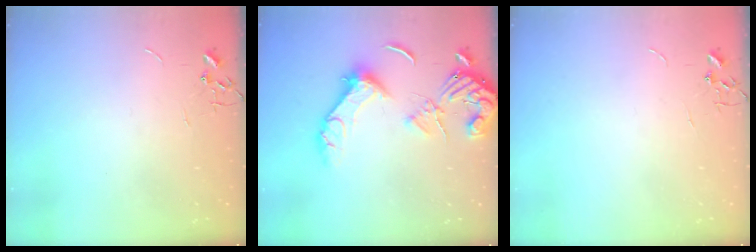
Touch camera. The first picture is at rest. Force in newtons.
{"total": 14.9, "press": 14.7, "slide": 2.0}
{"total": 0.0}